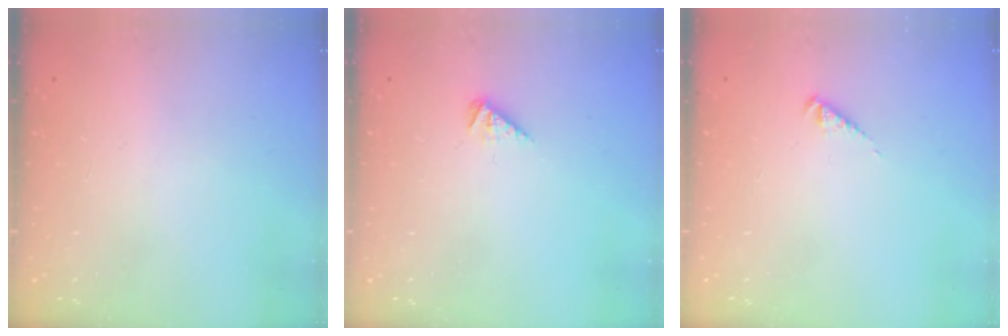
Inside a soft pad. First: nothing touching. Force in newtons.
{"total": 2.2, "press": 2.2, "slide": 0.4}
{"total": 2.4, "press": 2.4, "slide": 0.3}